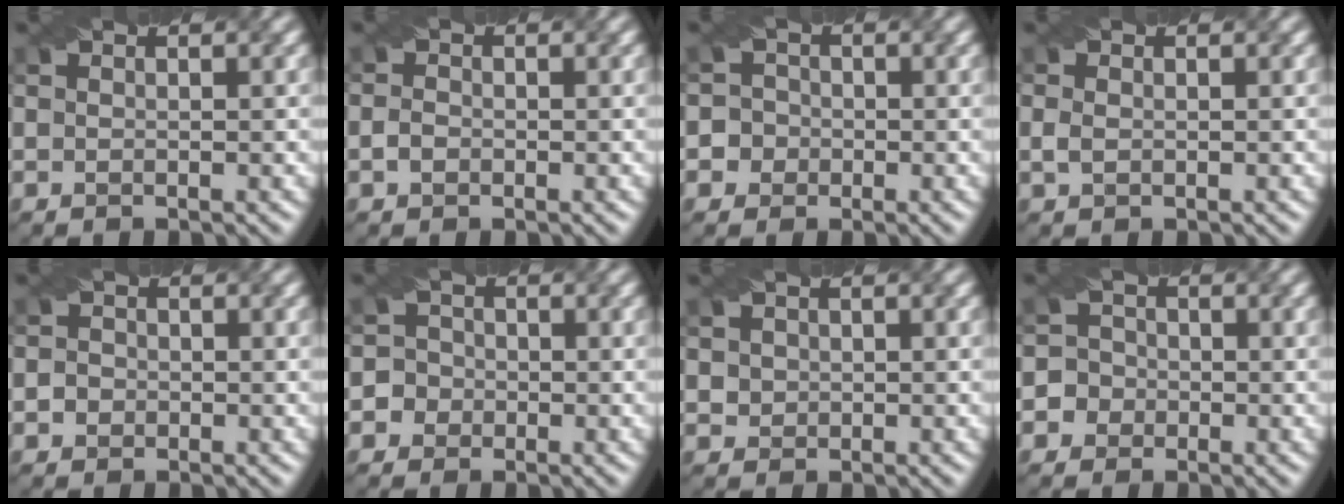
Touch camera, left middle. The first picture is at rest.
{"total": 1.0, "force": [-0.4, 0.8, 0.5], "torque": [-0.011, 0.003, -0.012]}
{"total": 3.4, "force": [-0.8, 3.3, 0.4], "torque": [0.017, 0.020, -0.036]}
{"total": 1.1, "force": [0.0, 0.9, 0.7], "torque": [-0.020, 0.002, -0.001]}
{"total": 1.3, "force": [-0.2, 1.2, 0.3], "torque": [0.007, 0.007, -0.009]}
{"total": 3.3, "force": [-1.1, 3.1, 0.3], "torque": [0.021, 0.018, -0.039]}
{"total": 1.4, "force": [0.5, 1.3, 0.3], "torque": [-0.008, 0.008, 0.018]}
{"total": 3.7, "force": [-1.3, 3.4, 0.3], "torque": [0.017, 0.017, -0.042]}